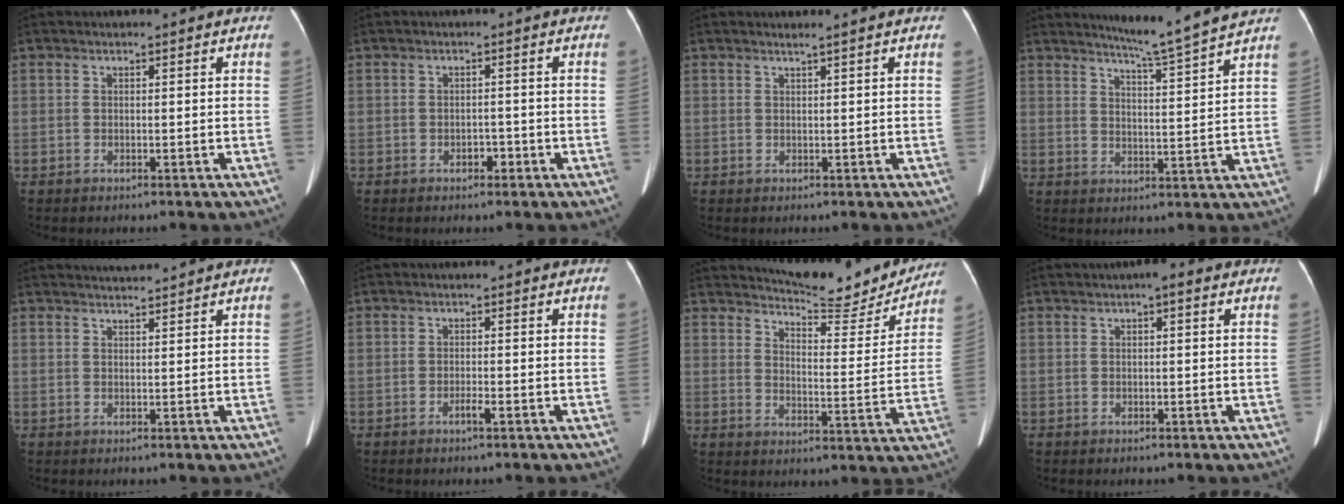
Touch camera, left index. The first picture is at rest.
{"total": 1.6, "force": [-1.0, 0.9, 0.8], "torque": [-0.011, 0.004, -0.013]}
{"total": 0.6, "force": [0.5, -0.2, 0.3], "torque": [-0.015, -0.007, 0.017]}
{"total": 8.4, "force": [7.6, -2.0, 3.0], "torque": [-0.054, -0.016, 0.111]}
{"total": 2.8, "force": [2.6, -0.7, 0.3], "torque": [-0.005, 0.011, 0.049]}
{"total": 1.2, "force": [-0.8, 0.0, 0.9], "torque": [-0.021, -0.001, -0.014]}
{"total": 14.6, "force": [14.0, 2.1, 3.4], "torque": [-0.048, -0.037, 0.174]}
{"total": 2.1, "force": [1.0, 0.6, 1.8], "torque": [-0.027, 0.011, 0.009]}